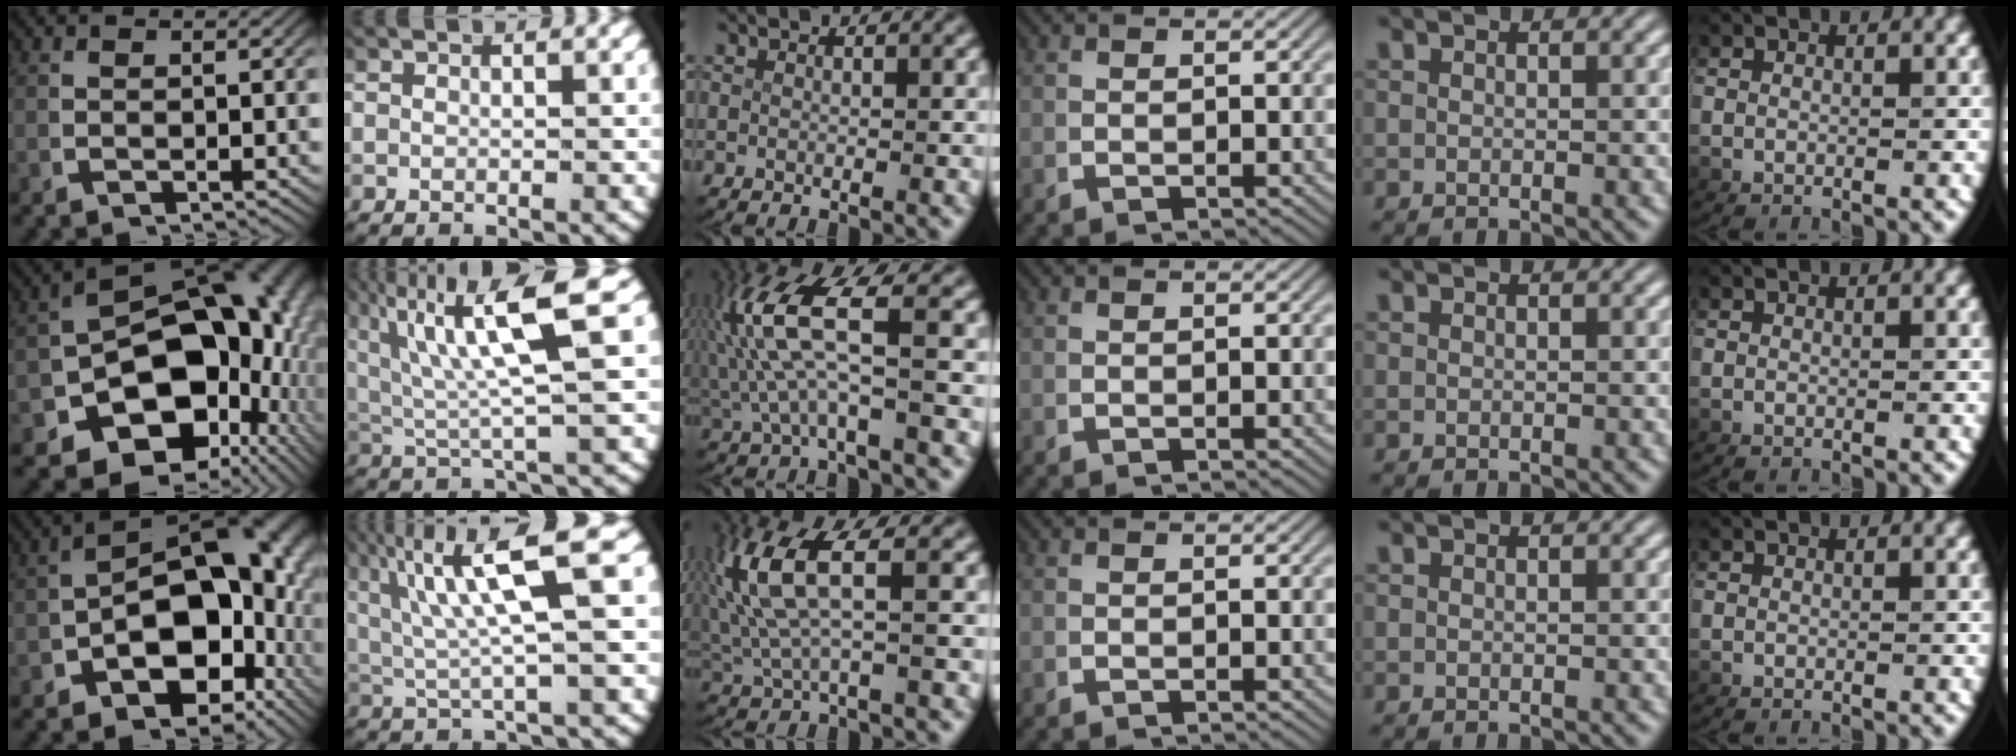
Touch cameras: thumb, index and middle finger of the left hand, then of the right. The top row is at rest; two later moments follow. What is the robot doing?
{"motion": "lift_and_place", "object": "ribbon"}